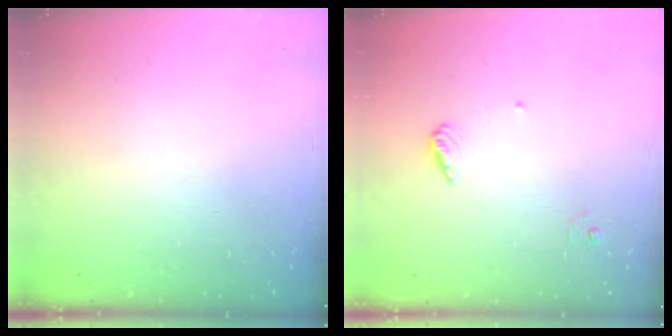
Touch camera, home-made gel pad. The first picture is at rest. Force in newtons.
{"total": 6.0, "press": 6.0, "slide": 0.6}